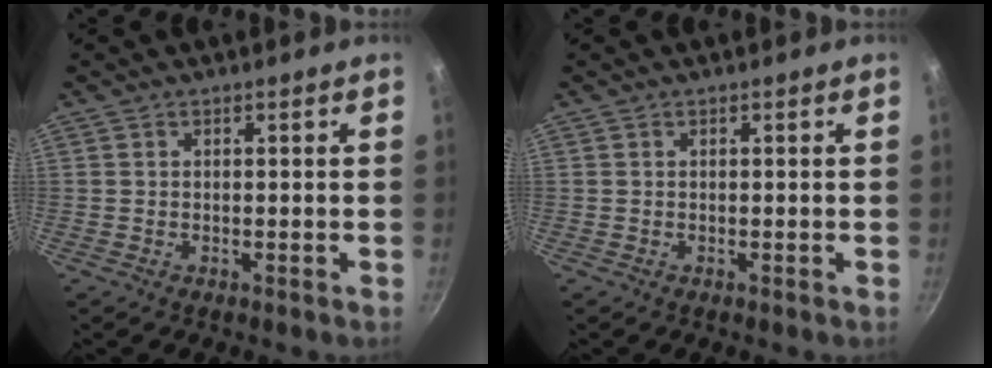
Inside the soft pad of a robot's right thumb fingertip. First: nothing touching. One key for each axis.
{"total": 0.0}